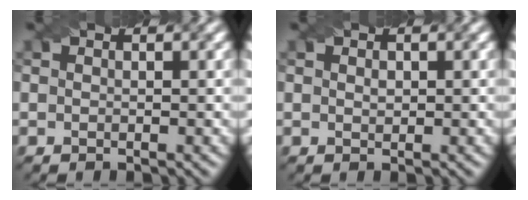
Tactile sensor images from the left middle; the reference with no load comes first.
{"total": 0.7, "force": [0.2, 0.5, 0.4], "torque": [-0.008, 0.000, 0.005]}